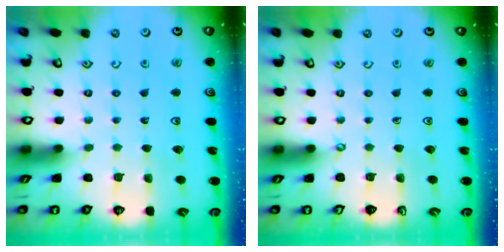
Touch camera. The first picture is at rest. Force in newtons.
{"total": 0.0}